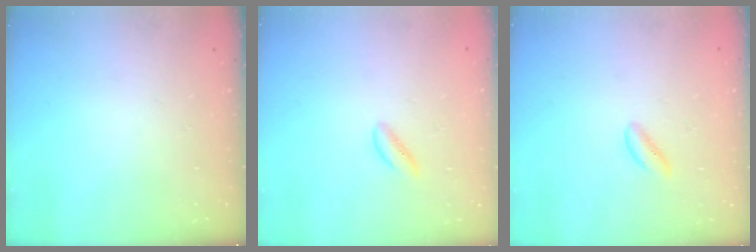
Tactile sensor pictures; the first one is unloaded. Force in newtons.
{"total": 1.3, "press": 1.2, "slide": 0.5}
{"total": 1.3, "press": 1.2, "slide": 0.5}